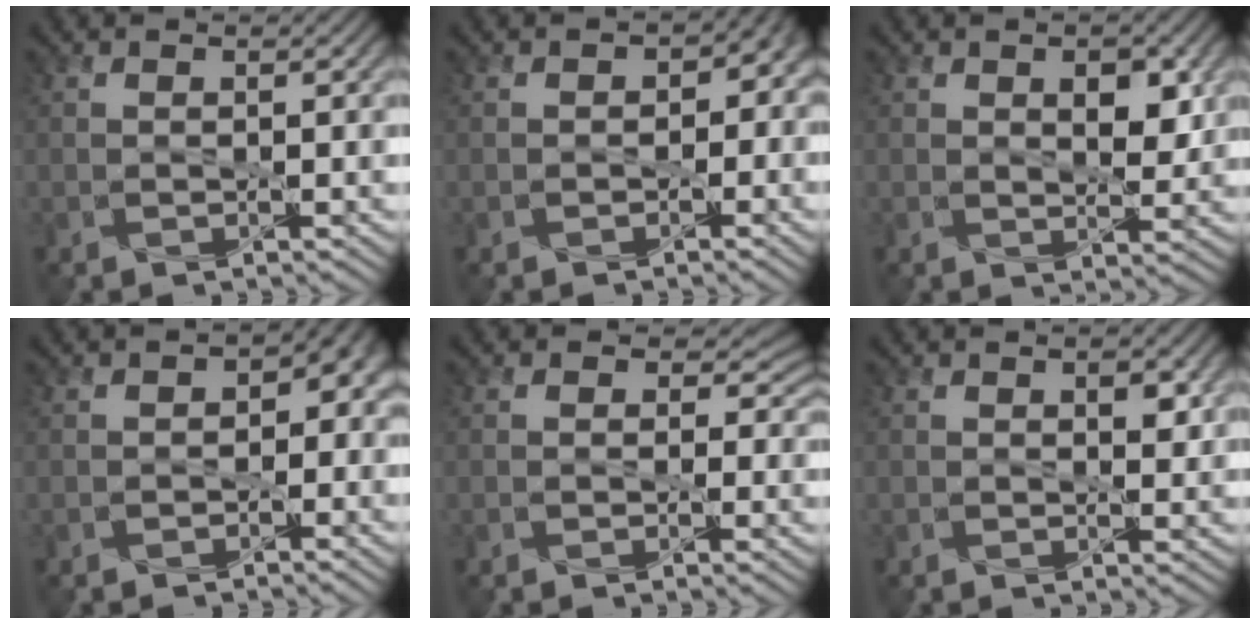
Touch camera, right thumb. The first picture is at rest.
{"total": 2.8, "force": [-0.5, 2.4, 1.3], "torque": [-0.005, -0.010, -0.006]}
{"total": 4.1, "force": [1.4, 2.2, 3.2], "torque": [-0.057, -0.008, 0.025]}
{"total": 3.4, "force": [-0.5, 2.8, 2.0], "torque": [-0.016, -0.014, -0.008]}
{"total": 2.8, "force": [0.8, 2.4, 1.2], "torque": [-0.021, -0.008, 0.000]}
{"total": 2.1, "force": [0.9, 1.0, 1.5], "torque": [-0.023, -0.008, 0.018]}